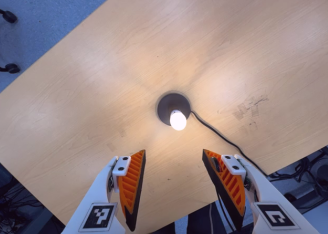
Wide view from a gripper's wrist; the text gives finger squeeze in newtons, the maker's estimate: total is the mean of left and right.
{"total": 0.0}